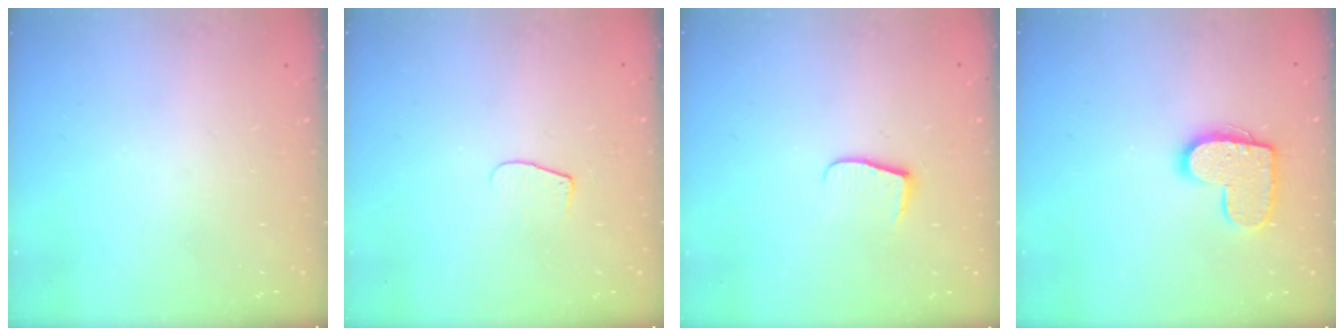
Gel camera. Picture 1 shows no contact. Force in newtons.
{"total": 6.2, "press": 6.2, "slide": 0.7}
{"total": 6.5, "press": 6.5, "slide": 0.6}
{"total": 12.4, "press": 12.4, "slide": 0.6}